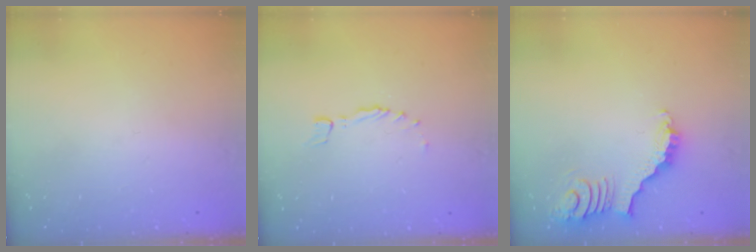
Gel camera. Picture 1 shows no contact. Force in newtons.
{"total": 0.0}
{"total": 3.6, "press": 3.6, "slide": 0.7}